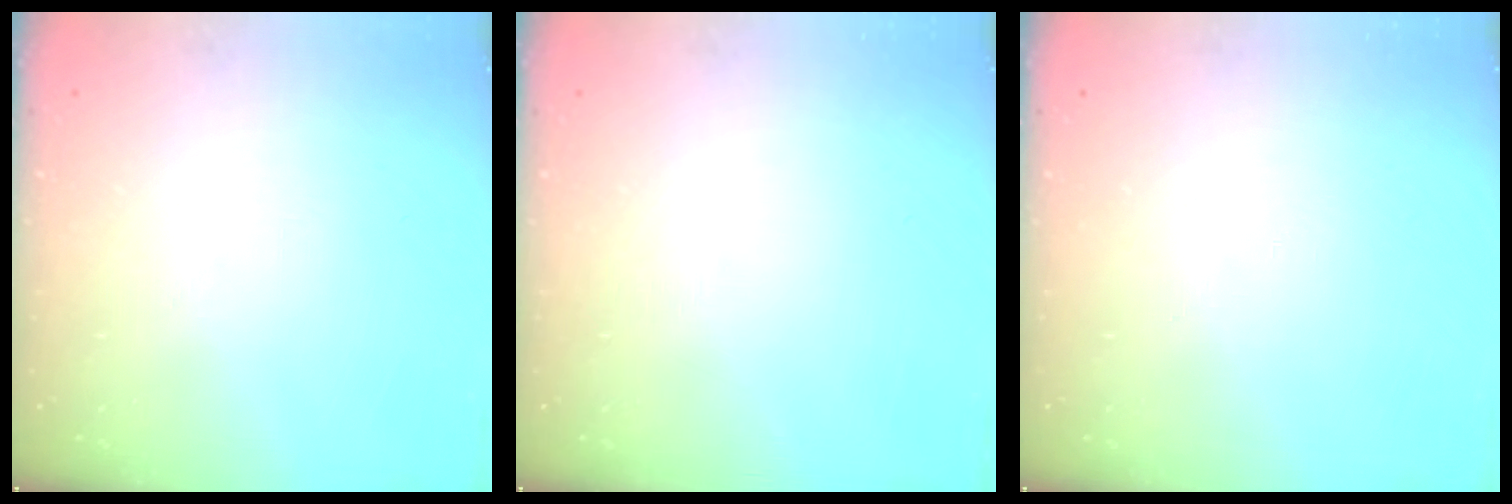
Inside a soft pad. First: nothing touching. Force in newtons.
{"total": 0.0}
{"total": 0.0}